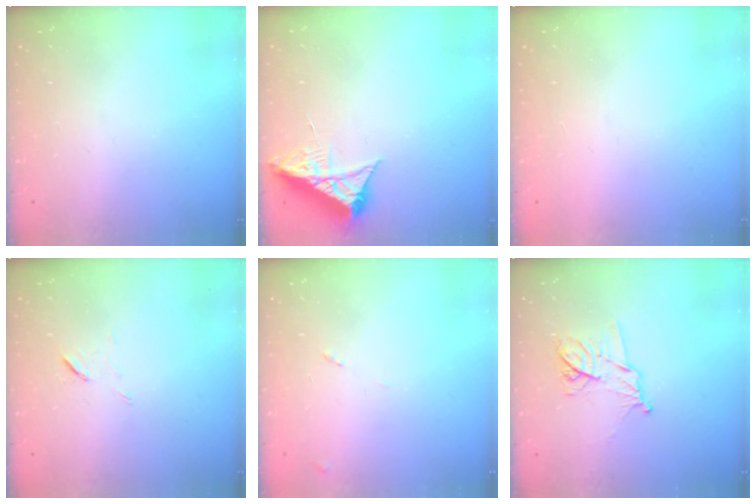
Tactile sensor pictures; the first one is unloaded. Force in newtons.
{"total": 7.1, "press": 7.1, "slide": 0.8}
{"total": 1.5, "press": 1.5, "slide": 0.1}
{"total": 6.6, "press": 6.3, "slide": 2.0}
{"total": 7.6, "press": 7.5, "slide": 0.7}
{"total": 10.3, "press": 10.3, "slide": 0.3}